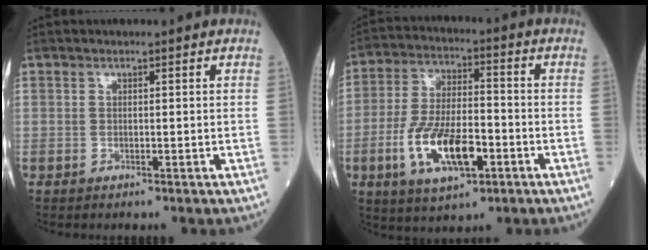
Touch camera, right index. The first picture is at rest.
{"total": 13.6, "force": [-4.9, 5.1, 11.6], "torque": [-0.237, 0.000, -0.085]}